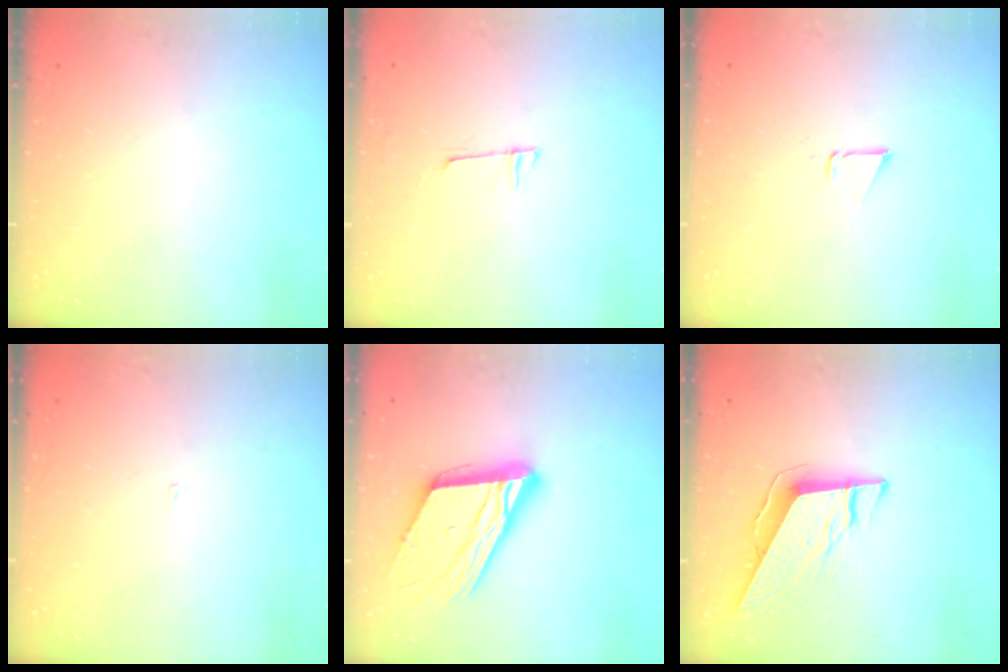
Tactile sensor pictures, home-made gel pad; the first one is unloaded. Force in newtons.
{"total": 4.4, "press": 4.4, "slide": 0.5}
{"total": 2.5, "press": 2.5, "slide": 0.1}
{"total": 2.2, "press": 2.2, "slide": 0.2}
{"total": 21.2, "press": 21.0, "slide": 2.9}
{"total": 9.5, "press": 9.4, "slide": 1.7}